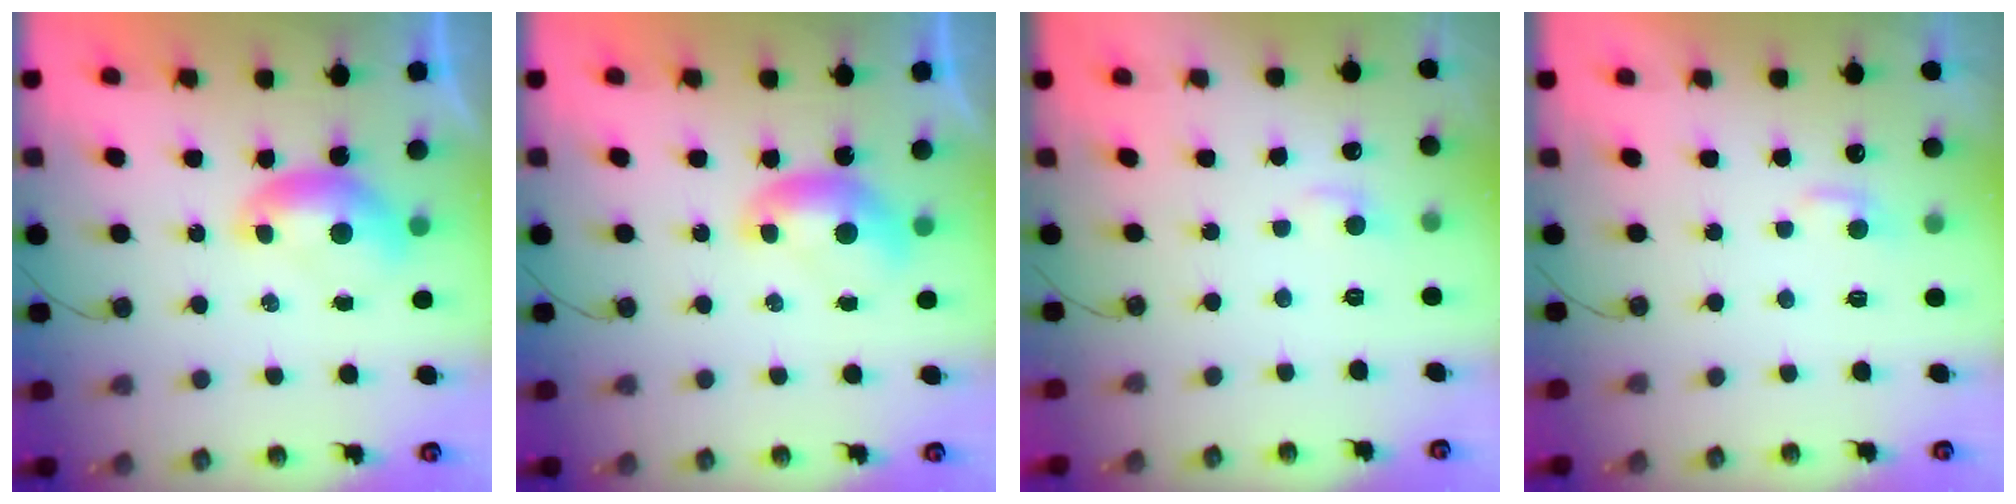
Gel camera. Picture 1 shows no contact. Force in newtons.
{"total": 0.0}
{"total": 1.5, "press": 1.4, "slide": 0.6}
{"total": 1.3, "press": 1.2, "slide": 0.5}